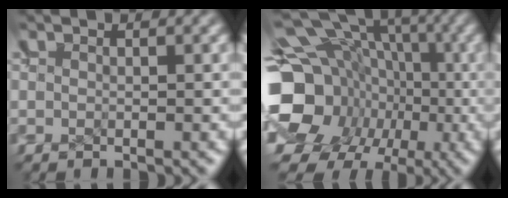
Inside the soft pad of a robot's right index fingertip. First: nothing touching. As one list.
[{"total": 16.4, "force": [-0.2, 14.4, 7.9], "torque": [-0.137, -0.030, -0.009]}]